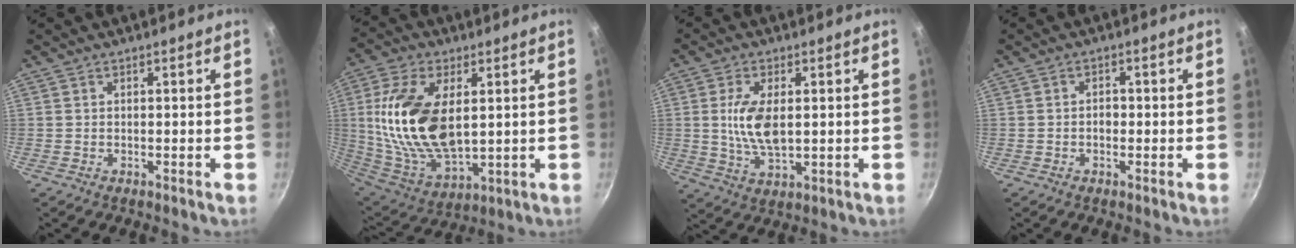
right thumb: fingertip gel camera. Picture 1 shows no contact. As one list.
[{"total": 20.5, "force": [3.2, 11.0, 17.0], "torque": [-0.329, -0.015, 0.069]}, {"total": 9.1, "force": [1.0, 4.4, 7.9], "torque": [-0.151, -0.006, 0.022]}, {"total": 1.7, "force": [-0.3, 1.2, 1.1], "torque": [-0.011, 0.008, -0.008]}]